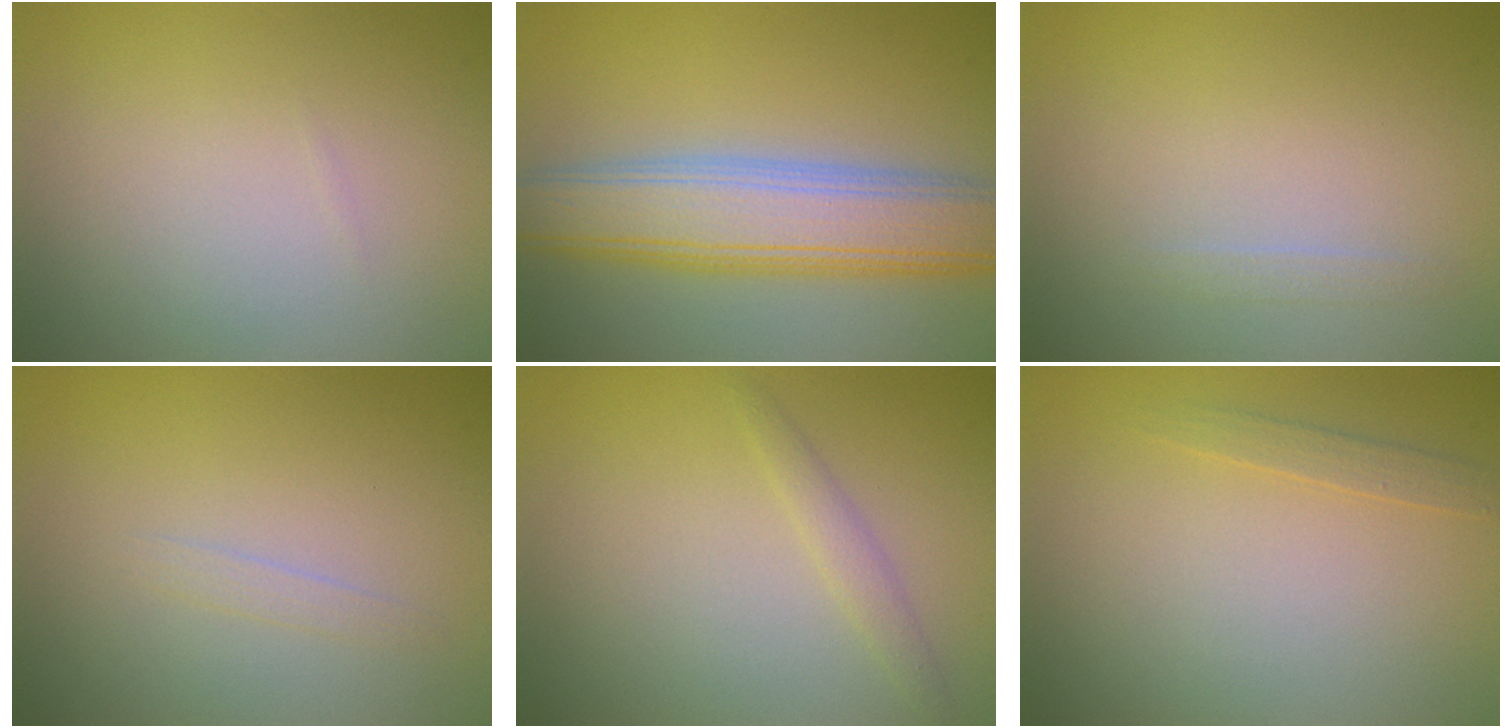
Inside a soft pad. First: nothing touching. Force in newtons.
{"total": 7.9, "press": 7.9, "slide": 0.2}
{"total": 0.6, "press": 0.6, "slide": 0.0}
{"total": 0.7, "press": 0.7, "slide": 0.1}
{"total": 1.3, "press": 1.3, "slide": 0.1}
{"total": 1.0, "press": 1.0, "slide": 0.1}